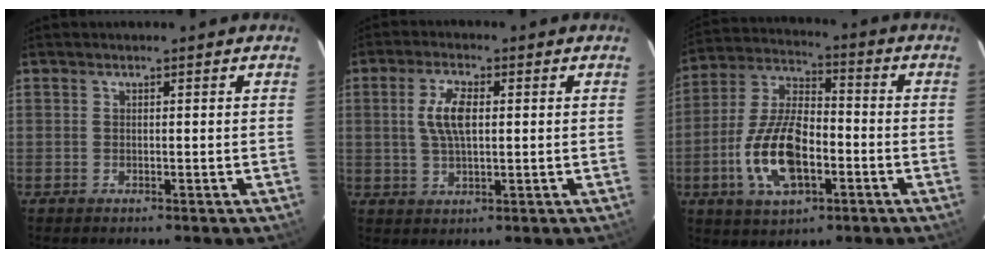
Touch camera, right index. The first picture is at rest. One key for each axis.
{"total": 6.4, "fx": 1.1, "fy": 2.6, "fz": 5.7, "tx": -0.112, "ty": 0.006, "tz": 0.021}
{"total": 15.1, "fx": -4.8, "fy": 7.0, "fz": 12.5, "tx": -0.262, "ty": 0.003, "tz": -0.085}